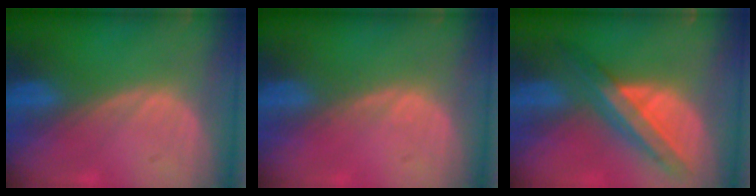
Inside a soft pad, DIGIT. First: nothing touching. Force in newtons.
{"total": 0.5, "press": 0.5, "slide": 0.1}
{"total": 8.3, "press": 7.1, "slide": 4.4}